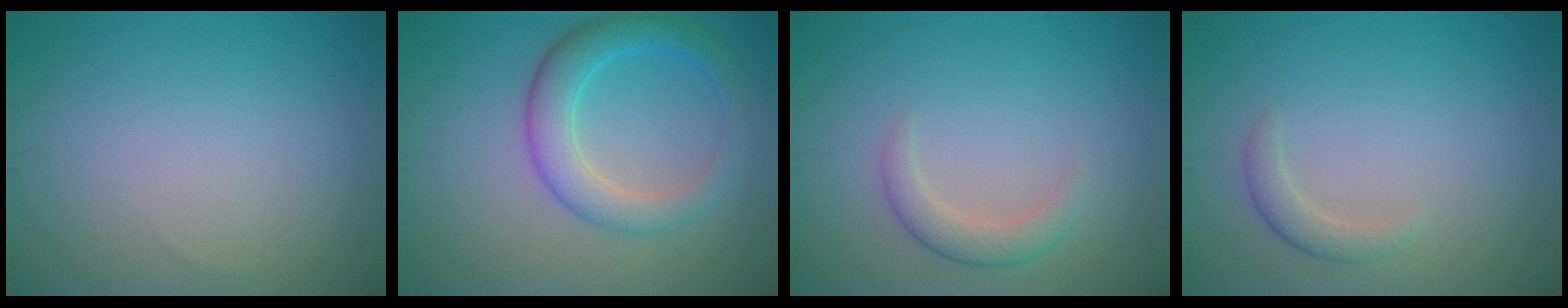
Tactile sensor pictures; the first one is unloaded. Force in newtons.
{"total": 4.6, "press": 4.6, "slide": 0.3}
{"total": 2.3, "press": 2.3, "slide": 0.1}
{"total": 1.5, "press": 1.5, "slide": 0.1}